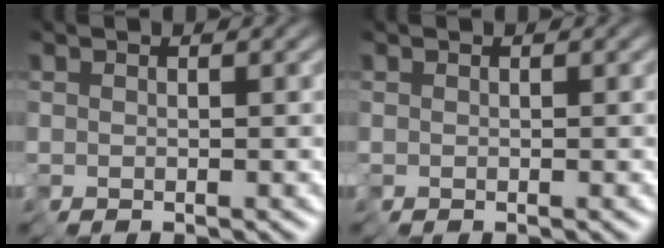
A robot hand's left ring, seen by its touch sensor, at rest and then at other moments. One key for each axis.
{"total": 0.0}